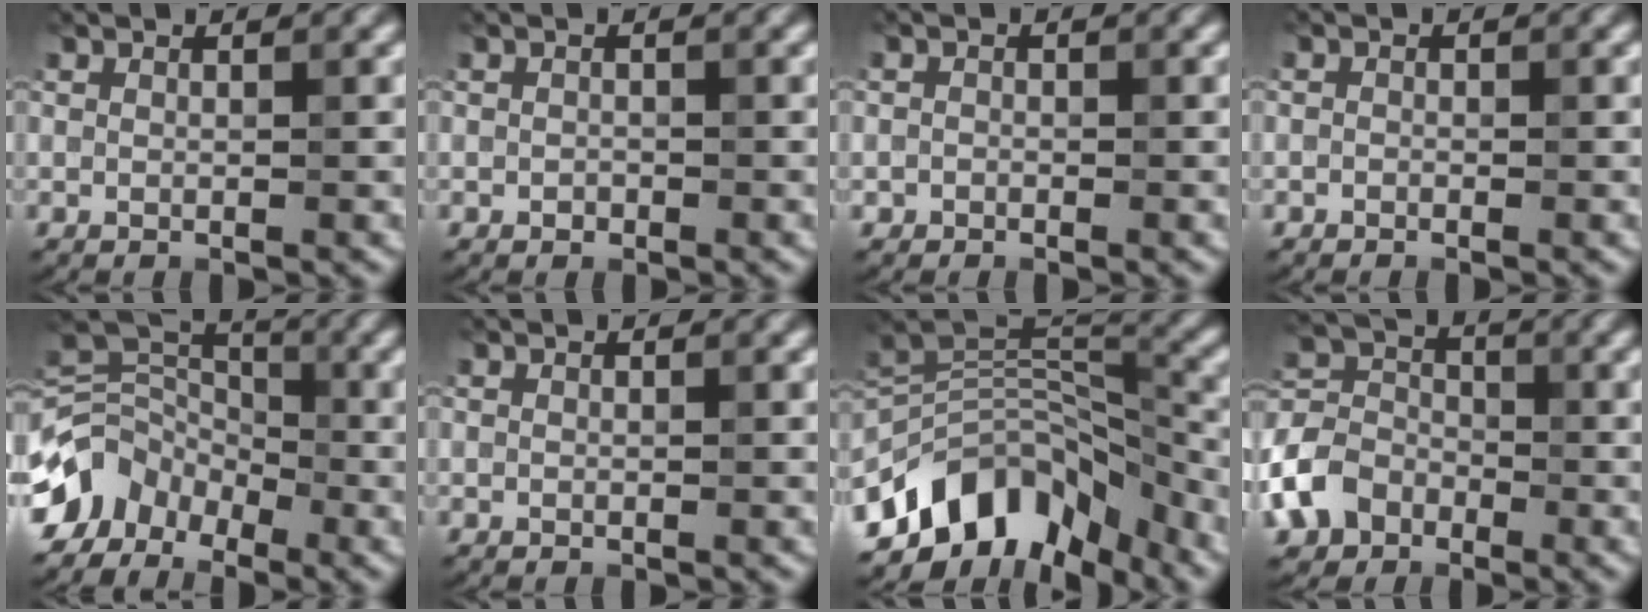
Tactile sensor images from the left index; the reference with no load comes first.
{"total": 1.5, "force": [-1.4, -0.4, -0.4], "torque": [-0.002, -0.015, -0.001]}
{"total": 2.4, "force": [-1.9, -0.9, -1.2], "torque": [0.001, -0.016, 0.004]}
{"total": 2.1, "force": [-1.8, -0.7, -0.8], "torque": [-0.004, -0.016, -0.008]}
{"total": 6.5, "force": [-6.0, 2.6, -0.2], "torque": [-0.018, -0.010, -0.088]}
{"total": 0.0}
{"total": 10.6, "force": [-8.8, 4.5, 3.6], "torque": [-0.076, -0.002, -0.130]}
{"total": 6.9, "force": [-5.9, 3.6, 0.6], "torque": [-0.040, -0.024, -0.076]}